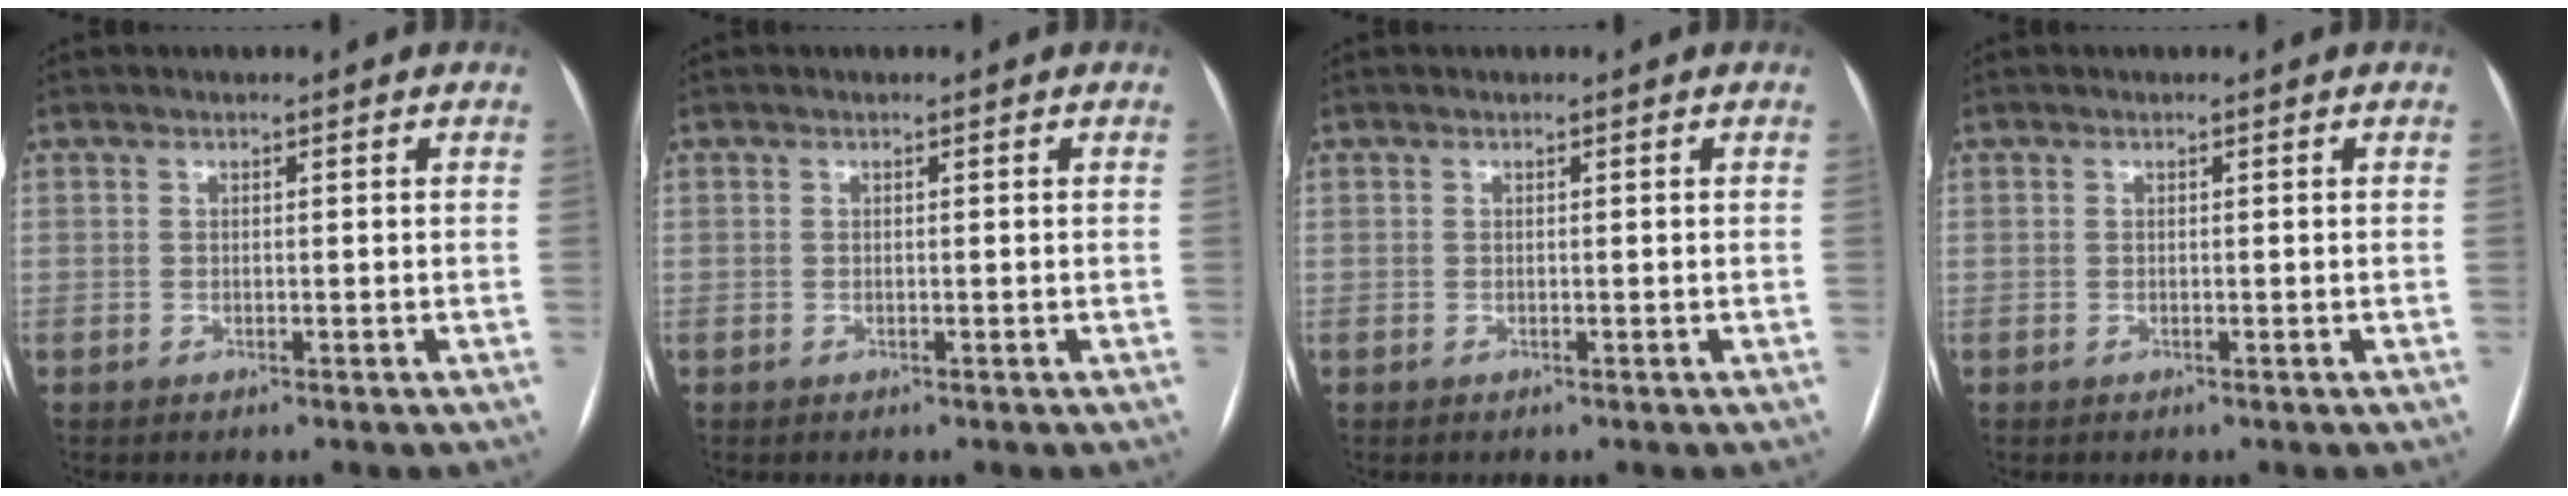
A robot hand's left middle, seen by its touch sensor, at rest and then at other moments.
{"total": 0.0}
{"total": 0.0}
{"total": 0.0}